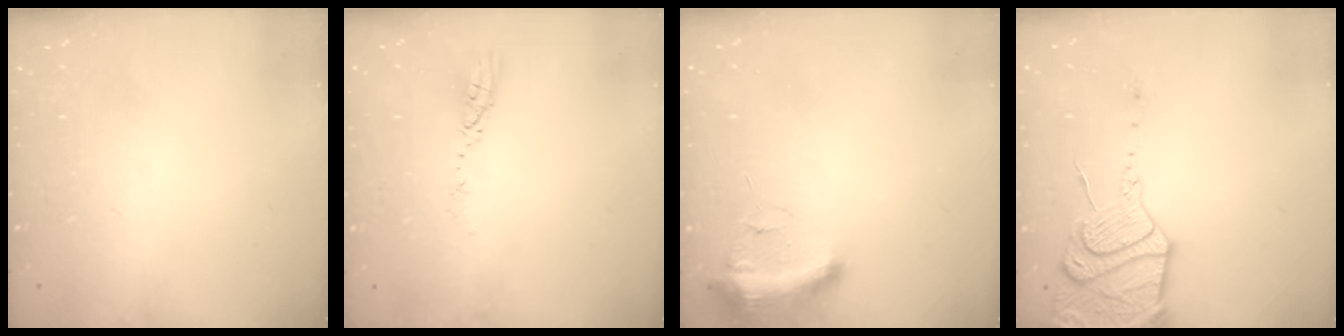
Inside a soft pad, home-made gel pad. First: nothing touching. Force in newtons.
{"total": 3.6, "press": 3.6, "slide": 0.3}
{"total": 9.1, "press": 9.1, "slide": 1.0}
{"total": 17.0, "press": 16.9, "slide": 1.6}